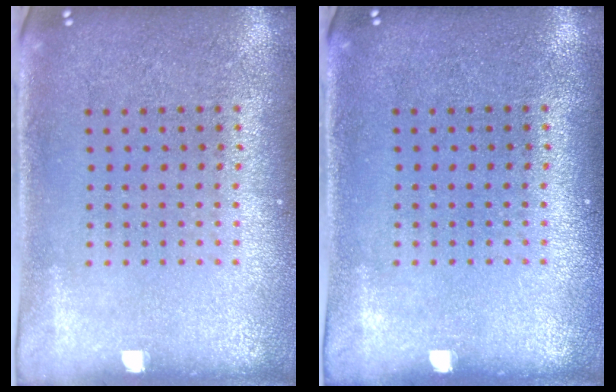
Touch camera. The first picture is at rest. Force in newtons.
{"total": 0.0}